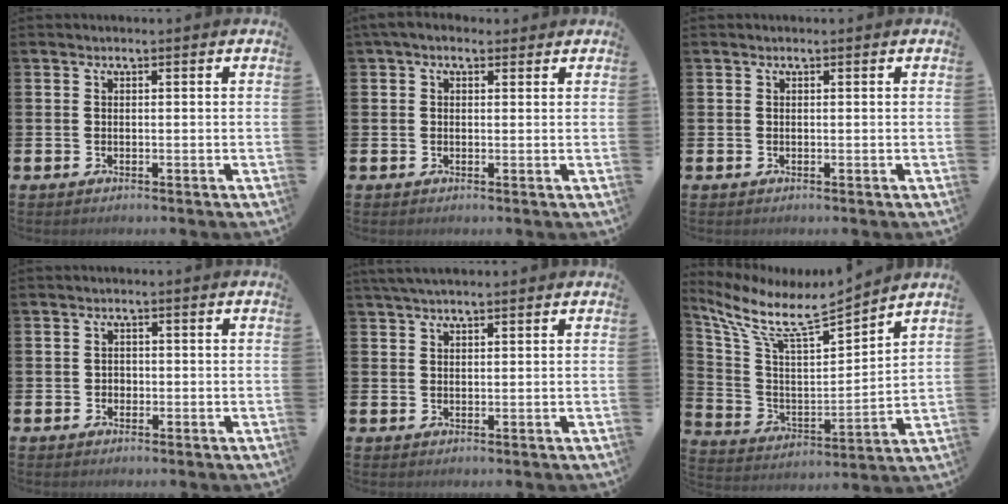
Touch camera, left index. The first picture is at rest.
{"total": 2.2, "force": [1.4, 1.3, 1.0], "torque": [-0.009, 0.003, 0.021]}
{"total": 0.0}
{"total": 1.1, "force": [-0.3, 1.0, 0.3], "torque": [-0.007, 0.005, -0.008]}
{"total": 2.4, "force": [2.2, 0.5, 1.1], "torque": [-0.023, 0.002, 0.039]}
{"total": 8.7, "force": [7.7, 1.1, 4.0], "torque": [-0.121, -0.060, 0.125]}